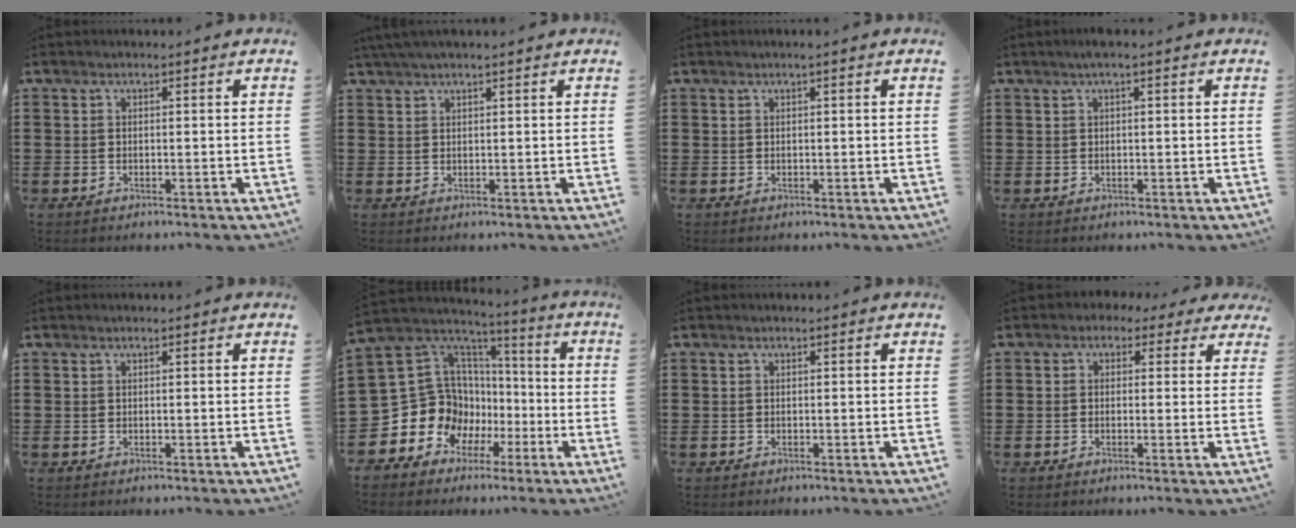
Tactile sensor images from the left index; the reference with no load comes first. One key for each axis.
{"total": 1.8, "fx": 1.5, "fy": -0.1, "fz": 1.1, "tx": -0.023, "ty": 0.001, "tz": 0.028}
{"total": 0.6, "fx": 0.2, "fy": -0.1, "fz": 0.5, "tx": -0.007, "ty": -0.002, "tz": 0.004}
{"total": 1.2, "fx": 0.4, "fy": 0.0, "fz": 1.1, "tx": -0.020, "ty": 0.000, "tz": 0.007}
{"total": 0.0}
{"total": 12.2, "fx": -2.5, "fy": 11.6, "fz": 3.0, "tx": -0.112, "ty": -0.032, "tz": -0.025}
{"total": 0.0}
{"total": 1.7, "fx": 0.2, "fy": 1.5, "fz": 0.9, "tx": -0.023, "ty": 0.009, "tz": 0.001}